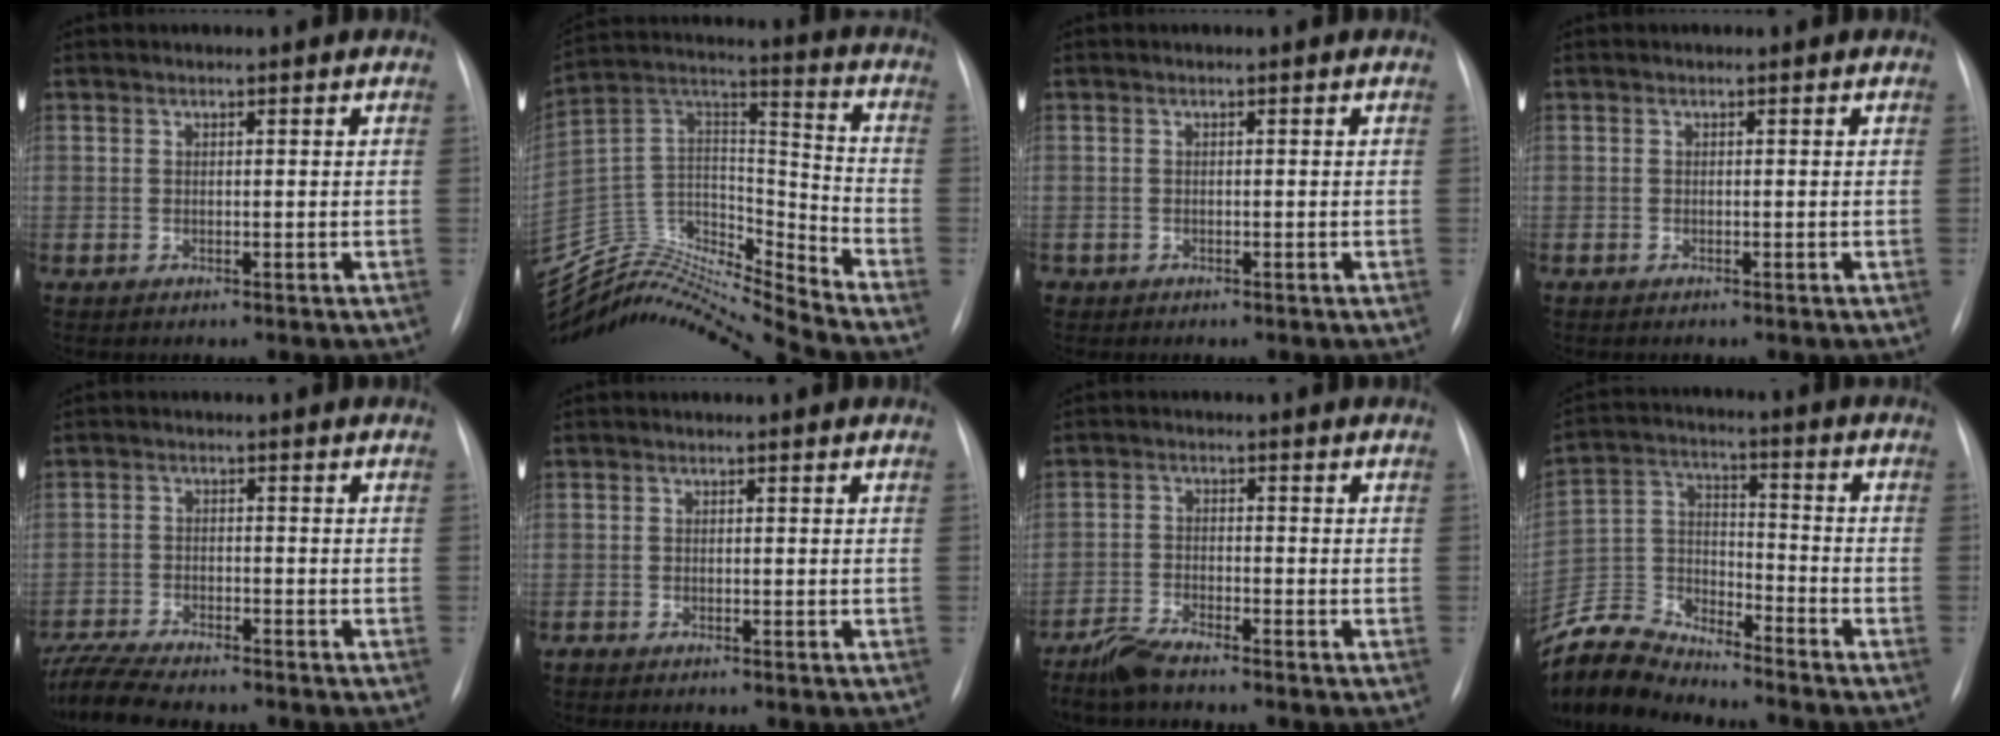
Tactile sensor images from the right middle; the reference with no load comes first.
{"total": 23.8, "force": [-23.0, 0.4, 6.3], "torque": [-0.132, 0.028, -0.395]}
{"total": 0.5, "force": [-0.3, 0.4, 0.0], "torque": [-0.003, 0.003, -0.006]}
{"total": 0.0}
{"total": 11.1, "force": [-9.8, 1.8, 4.8], "torque": [-0.089, -0.012, -0.159]}
{"total": 1.0, "force": [-0.9, 0.3, 0.3], "torque": [-0.005, -0.001, -0.013]}
{"total": 4.7, "force": [-4.3, 0.2, 1.8], "torque": [-0.044, -0.018, -0.088]}
{"total": 11.9, "force": [-11.6, 1.7, 1.9], "torque": [-0.043, 0.017, -0.229]}